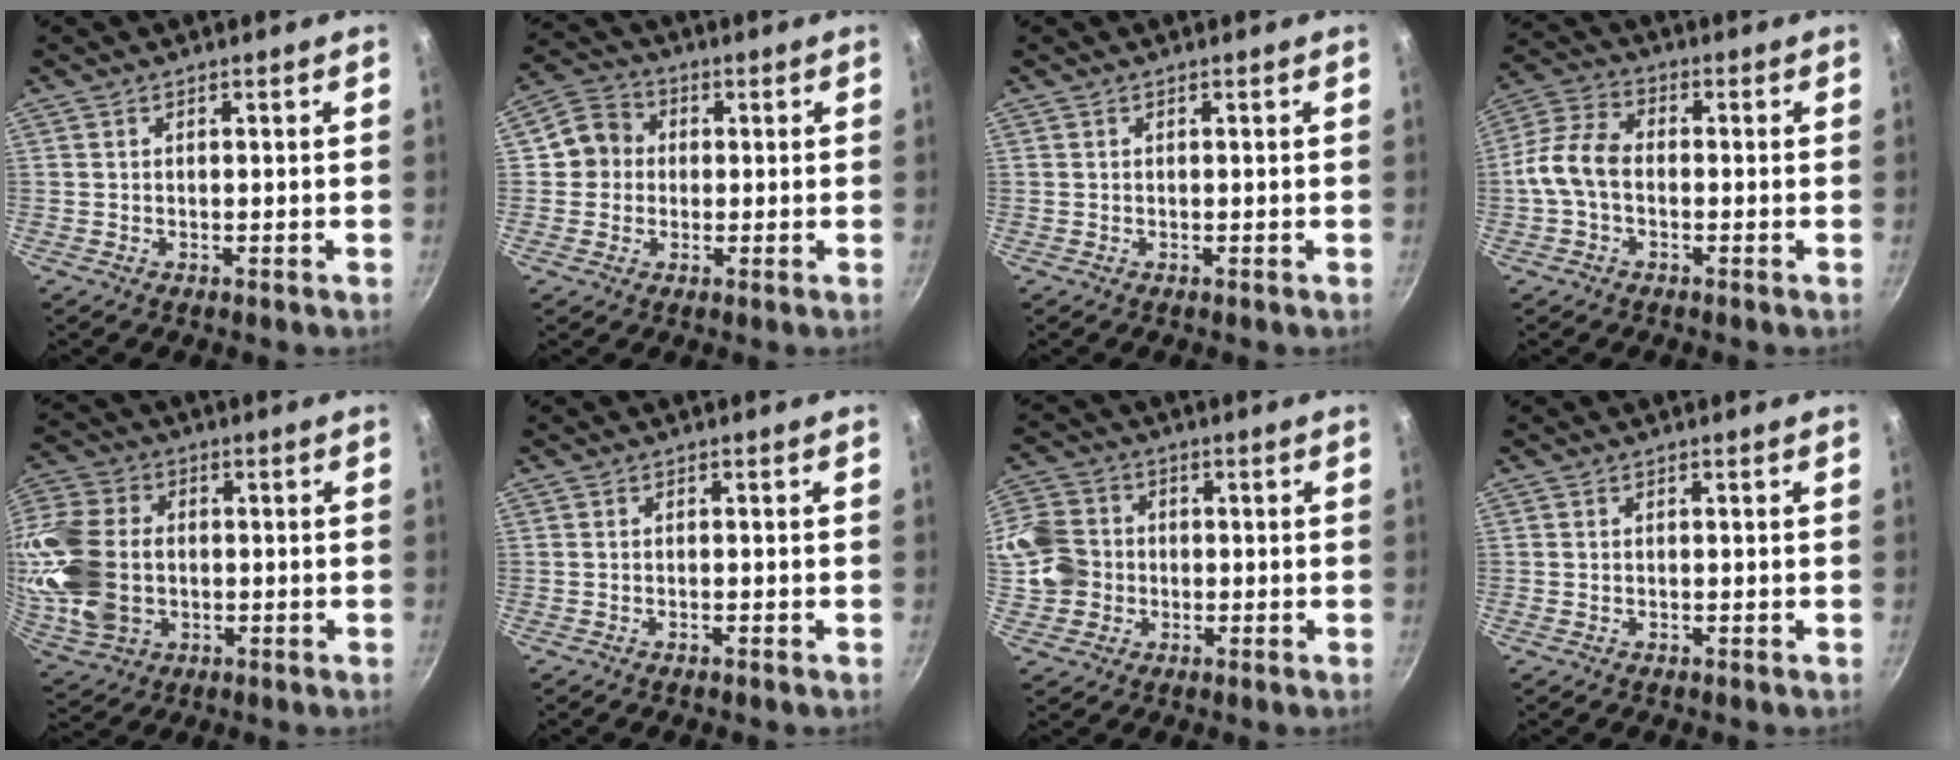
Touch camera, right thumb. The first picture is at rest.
{"total": 6.8, "force": [0.3, 6.4, 2.3], "torque": [-0.005, 0.014, -0.014]}
{"total": 0.0}
{"total": 8.2, "force": [-1.3, 5.5, 6.0], "torque": [-0.118, 0.032, -0.043]}
{"total": 19.1, "force": [-1.0, 14.3, 12.6], "torque": [-0.261, 0.014, -0.014]}
{"total": 0.6, "force": [-0.4, 0.1, 0.4], "torque": [-0.011, 0.004, -0.010]}
{"total": 10.9, "force": [-0.7, 9.8, 4.8], "torque": [-0.077, 0.020, -0.027]}
{"total": 0.0}